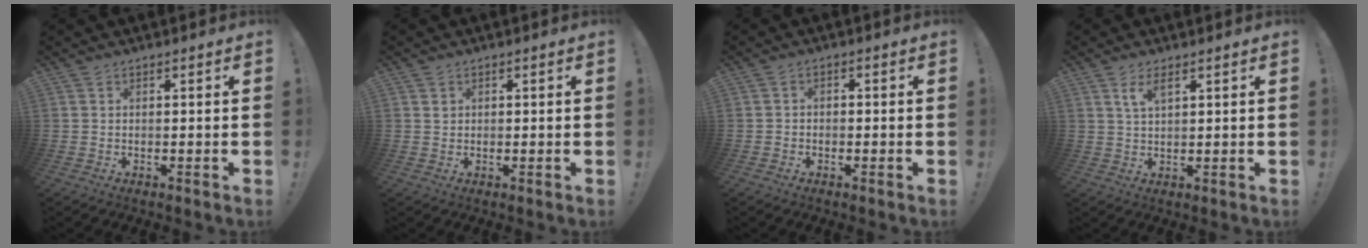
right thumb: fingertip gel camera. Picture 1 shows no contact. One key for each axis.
{"total": 1.0, "fx": 0.7, "fy": 0.7, "fz": -0.2, "tx": 0.010, "ty": -0.001, "tz": 0.011}
{"total": 1.8, "fx": -1.4, "fy": 1.0, "fz": 0.7, "tx": -0.010, "ty": 0.008, "tz": -0.025}
{"total": 4.1, "fx": 2.1, "fy": 1.3, "fz": 3.2, "tx": -0.059, "ty": -0.003, "tz": 0.037}